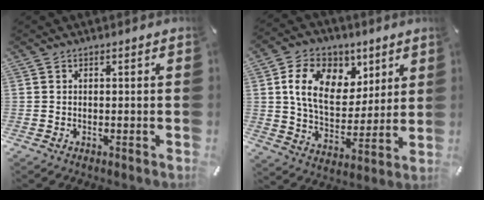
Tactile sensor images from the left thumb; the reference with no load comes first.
{"total": 14.6, "force": [5.9, 10.5, 8.2], "torque": [-0.140, -0.008, 0.111]}